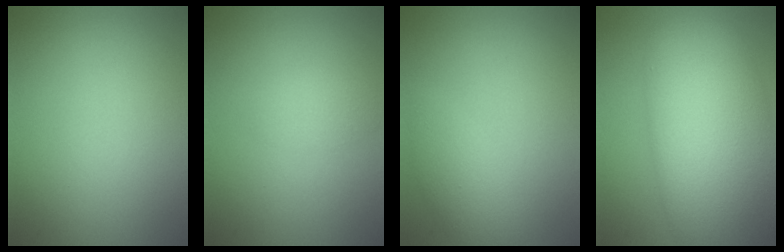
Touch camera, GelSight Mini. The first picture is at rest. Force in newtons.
{"total": 1.2, "press": 1.2, "slide": 0.0}
{"total": 2.2, "press": 2.2, "slide": 0.2}
{"total": 12.3, "press": 12.3, "slide": 0.5}